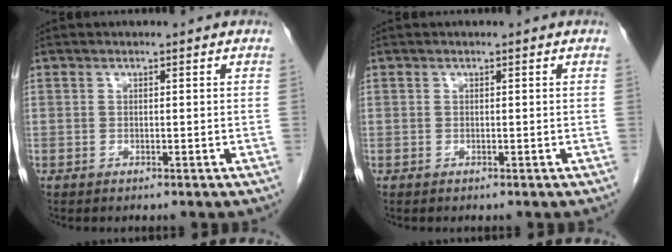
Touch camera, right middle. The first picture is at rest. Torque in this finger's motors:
{"motor_torque": [0.00, 0.00, 0.00, 0.00]}